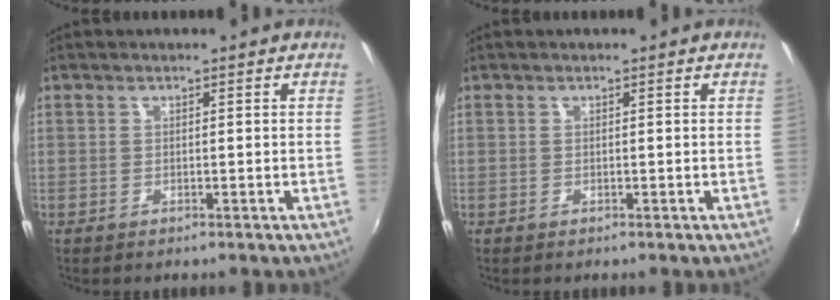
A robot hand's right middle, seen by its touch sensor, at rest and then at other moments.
{"total": 0.0}